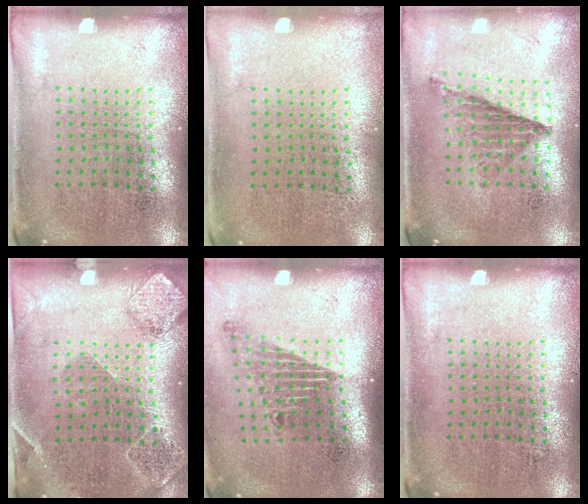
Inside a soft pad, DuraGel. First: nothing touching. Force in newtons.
{"total": 0.0}
{"total": 0.8, "press": 0.8, "slide": 0.0}
{"total": 1.6, "press": 1.6, "slide": 0.3}
{"total": 1.7, "press": 1.2, "slide": 1.2}
{"total": 0.0}